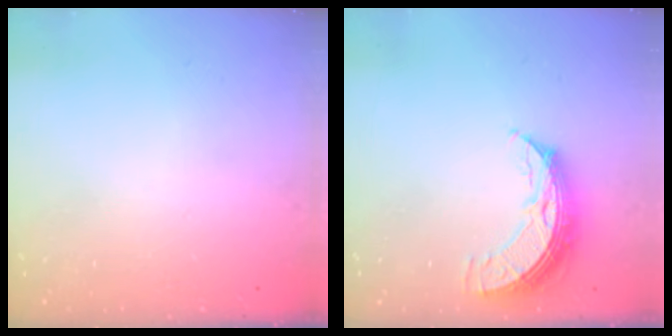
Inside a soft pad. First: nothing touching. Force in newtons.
{"total": 9.0, "press": 9.0, "slide": 0.9}